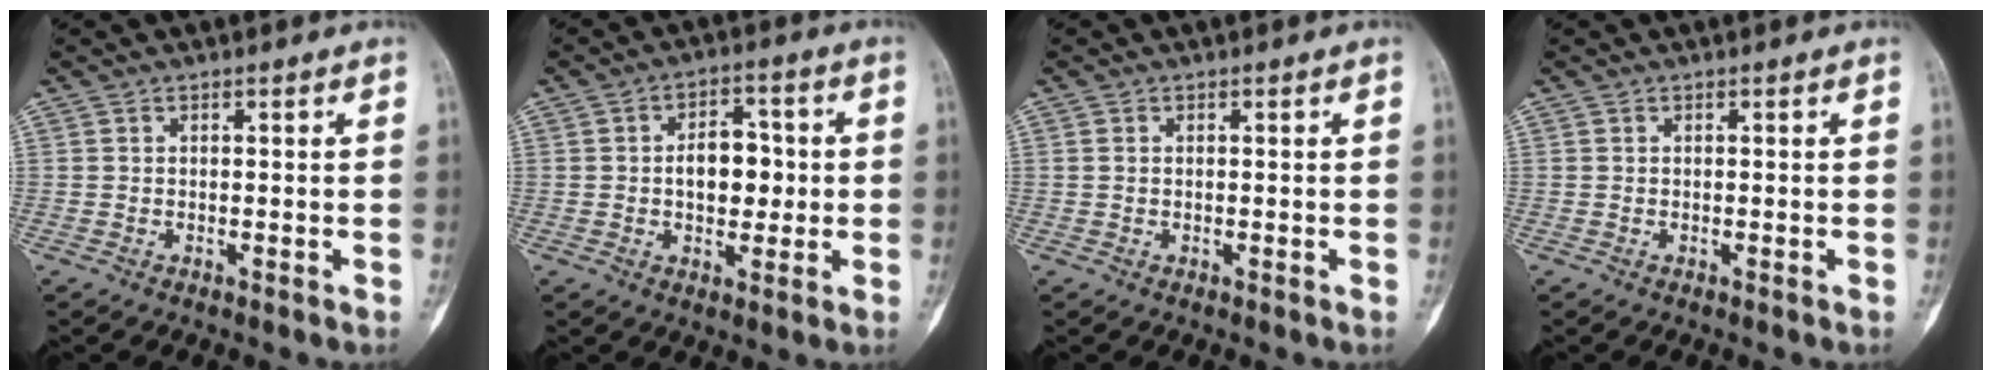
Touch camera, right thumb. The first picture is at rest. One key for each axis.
{"total": 8.2, "fx": 0.2, "fy": 5.2, "fz": 6.3, "tx": -0.063, "ty": 0.013, "tz": 0.000}
{"total": 0.8, "fx": 0.2, "fy": 0.6, "fz": 0.5, "tx": -0.010, "ty": 0.000, "tz": 0.004}
{"total": 0.0}